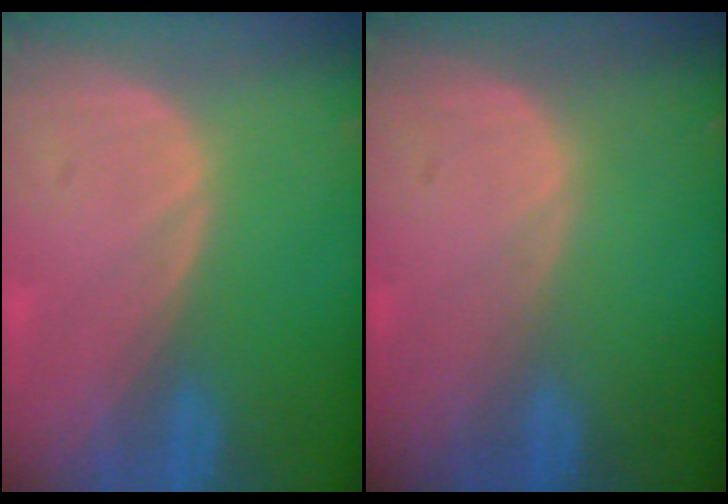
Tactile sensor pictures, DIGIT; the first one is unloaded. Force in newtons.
{"total": 0.0}